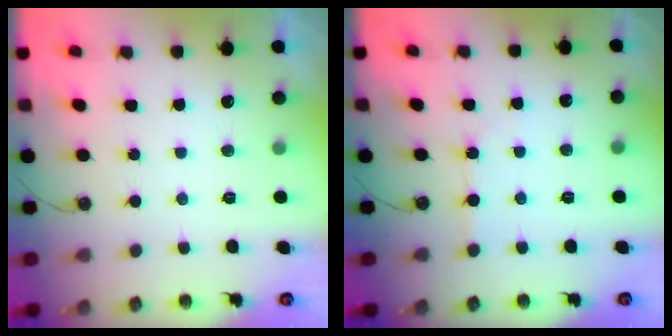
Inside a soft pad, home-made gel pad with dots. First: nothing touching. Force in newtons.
{"total": 2.1, "press": 2.1, "slide": 0.4}